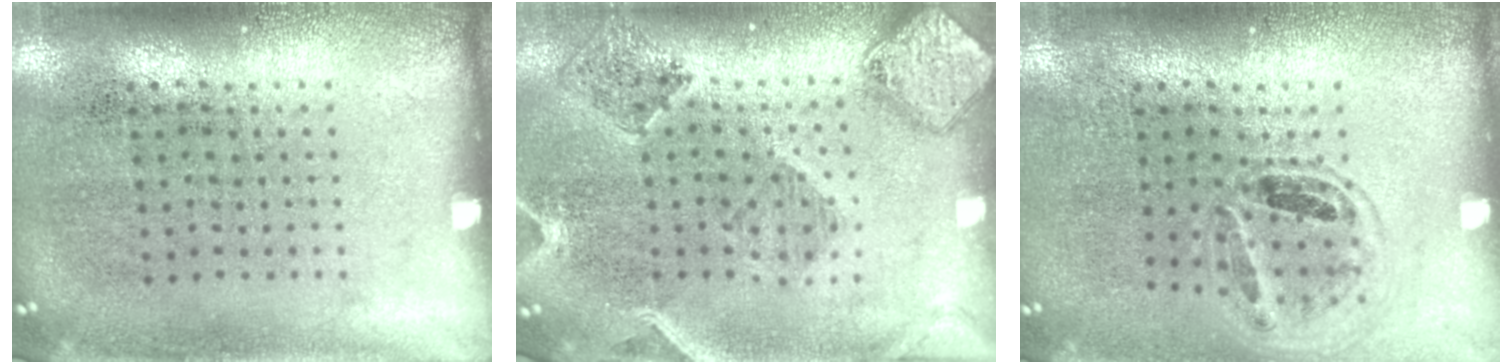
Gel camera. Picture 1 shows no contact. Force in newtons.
{"total": 1.4, "press": 1.4, "slide": 0.3}
{"total": 0.8, "press": 0.8, "slide": 0.1}